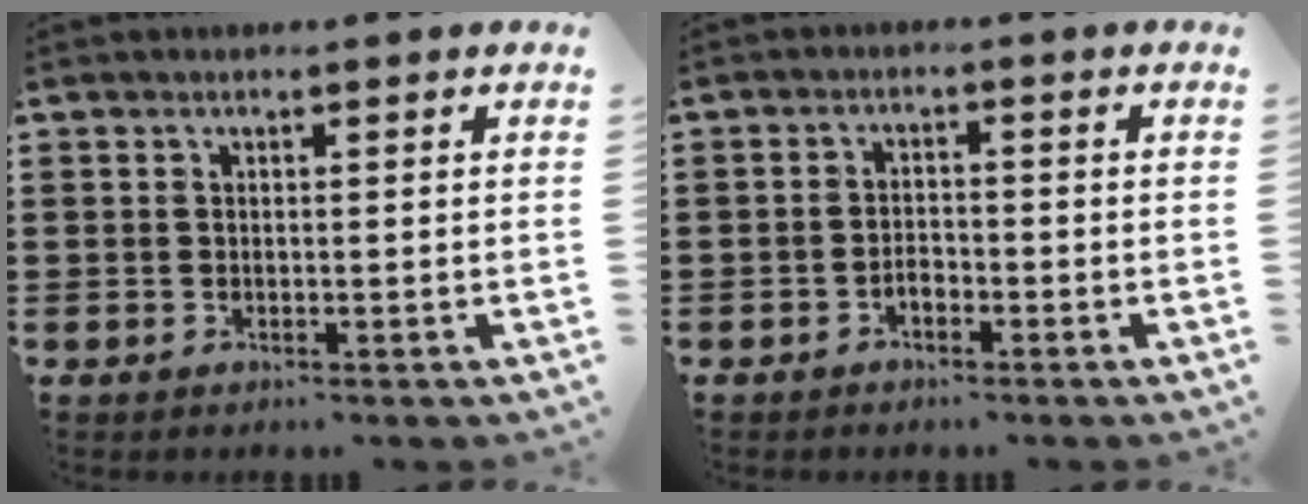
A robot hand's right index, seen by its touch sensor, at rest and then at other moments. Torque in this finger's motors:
{"motor_torque": [1.03, 1.11, 0.02, 0.02]}